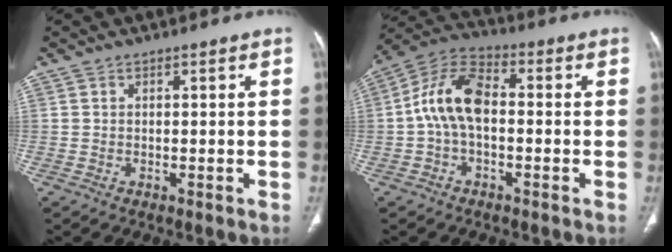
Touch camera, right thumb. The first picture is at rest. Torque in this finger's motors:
{"motor_torque": [1.49, 1.40, 1.39, -0.63, 0.12]}